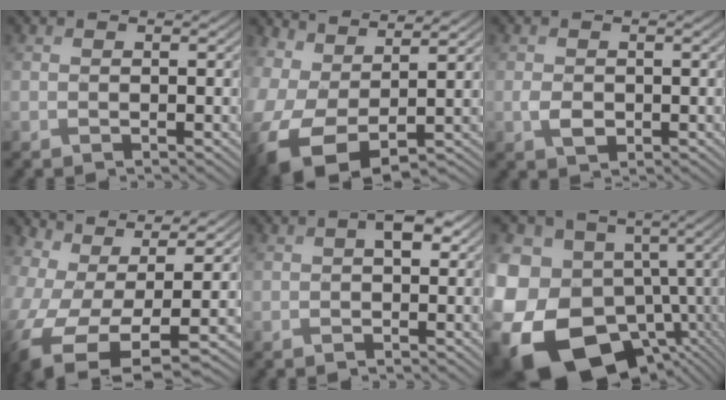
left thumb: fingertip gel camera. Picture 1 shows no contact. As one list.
[{"total": 11.3, "force": [2.1, 6.7, 8.9], "torque": [-0.228, -0.036, 0.060]}, {"total": 2.1, "force": [-0.4, 1.6, 1.3], "torque": [-0.033, -0.006, -0.008]}, {"total": 14.5, "force": [-1.9, 7.5, 12.2], "torque": [-0.299, -0.045, -0.006]}, {"total": 2.5, "force": [0.1, 1.3, 2.1], "torque": [-0.031, 0.008, -0.004]}, {"total": 21.9, "force": [-5.0, 17.4, 12.4], "torque": [-0.318, -0.044, -0.075]}]